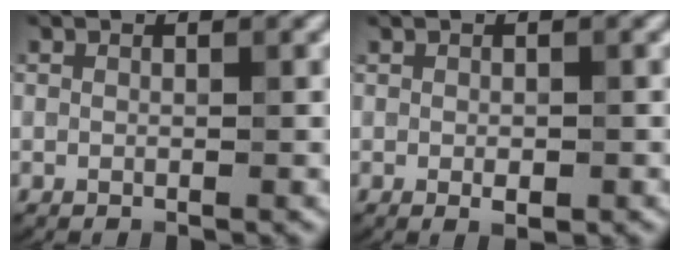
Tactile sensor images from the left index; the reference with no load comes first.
{"total": 1.3, "force": [-0.3, 0.6, 1.1], "torque": [-0.019, -0.004, -0.001]}